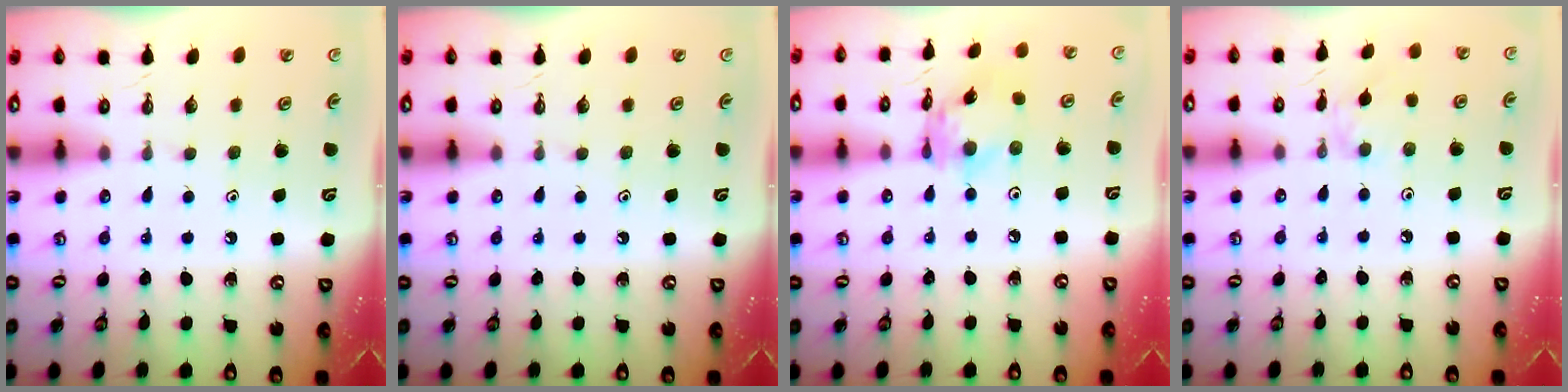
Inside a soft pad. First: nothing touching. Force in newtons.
{"total": 0.0}
{"total": 9.2, "press": 9.2, "slide": 0.6}
{"total": 1.8, "press": 1.8, "slide": 0.3}